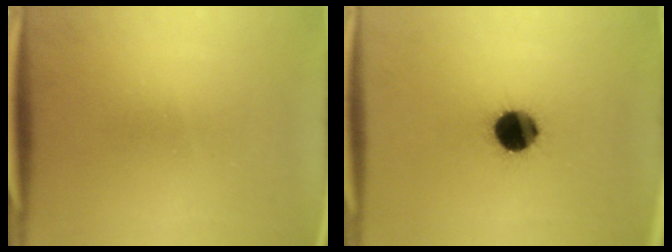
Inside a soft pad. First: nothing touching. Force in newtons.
{"total": 11.7}